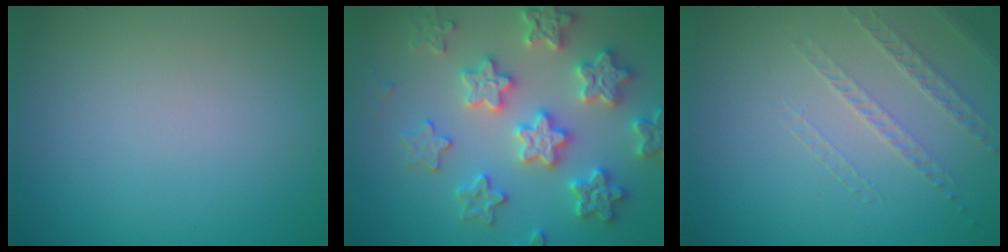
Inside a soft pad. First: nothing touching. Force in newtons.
{"total": 6.1, "press": 6.0, "slide": 1.3}
{"total": 1.4, "press": 1.0, "slide": 0.9}